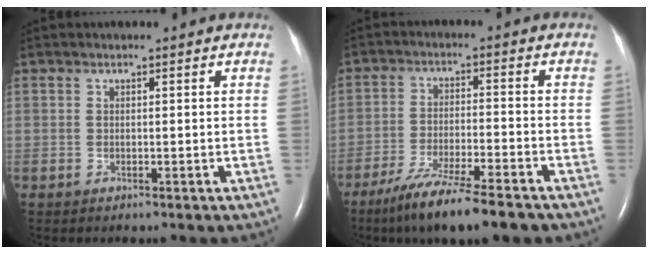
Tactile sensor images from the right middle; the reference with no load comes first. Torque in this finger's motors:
{"motor_torque": [1.09, -1.05, 0.27, 0.13]}